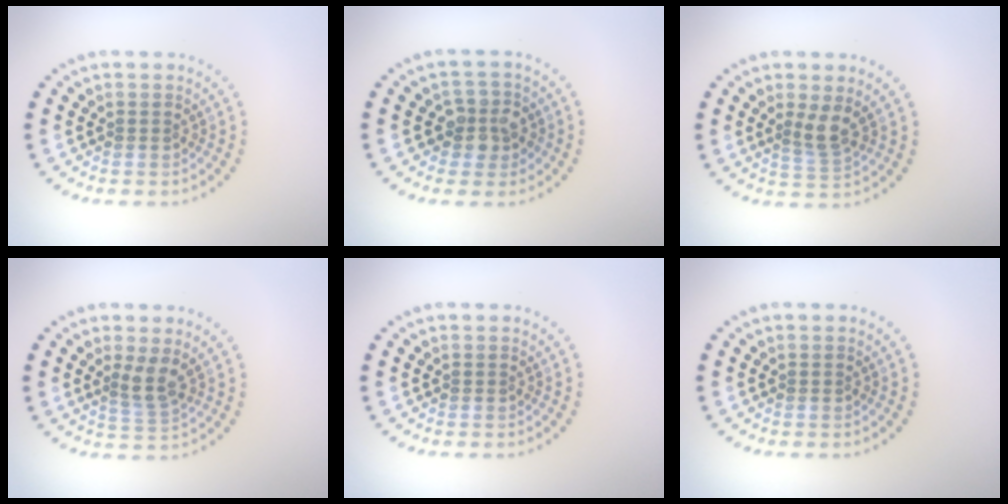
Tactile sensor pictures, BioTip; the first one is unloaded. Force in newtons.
{"total": 3.0, "press": 2.7, "slide": 1.2}
{"total": 2.2, "press": 1.7, "slide": 1.3}
{"total": 2.2, "press": 1.7, "slide": 1.5}
{"total": 0.0}
{"total": 0.0}